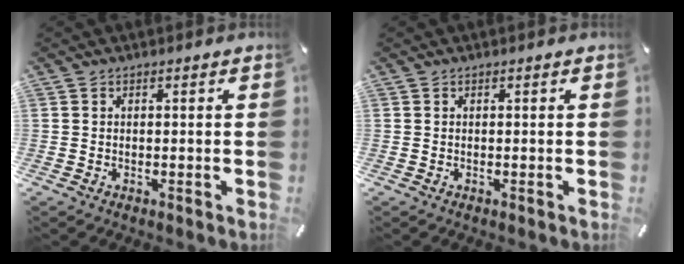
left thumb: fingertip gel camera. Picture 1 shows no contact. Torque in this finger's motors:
{"motor_torque": [-0.10, 0.09, -0.01, 0.05, 0.00]}